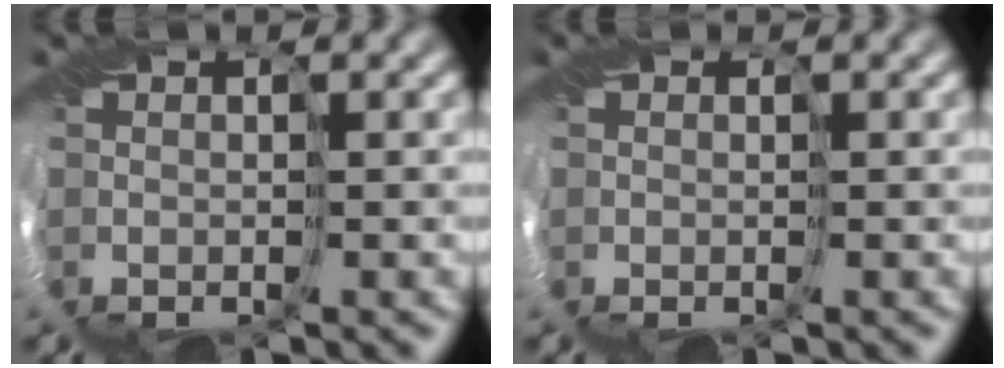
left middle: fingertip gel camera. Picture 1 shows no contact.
{"total": 2.3, "force": [-1.4, -1.1, -1.5], "torque": [0.010, -0.021, -0.006]}